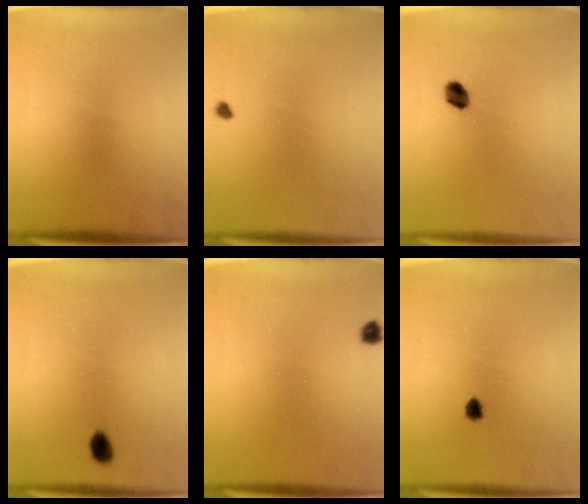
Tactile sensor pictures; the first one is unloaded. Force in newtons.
{"total": 0.7}
{"total": 3.5}
{"total": 2.4}
{"total": 1.4}
{"total": 1.1}